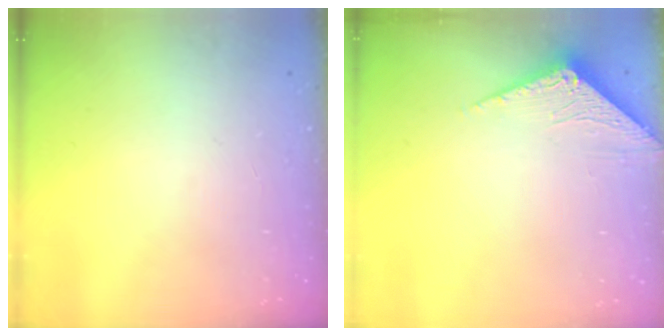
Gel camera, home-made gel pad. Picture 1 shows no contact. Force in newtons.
{"total": 3.4, "press": 3.4, "slide": 0.2}